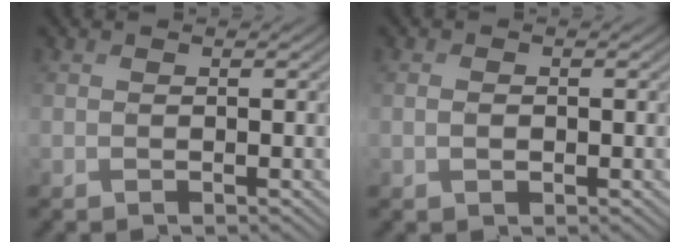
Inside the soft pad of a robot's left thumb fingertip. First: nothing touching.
{"total": 1.1, "force": [-0.6, 0.7, 0.6], "torque": [-0.012, -0.001, -0.011]}